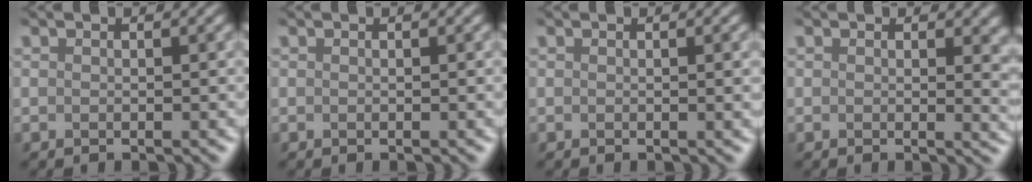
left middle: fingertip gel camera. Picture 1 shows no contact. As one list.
[{"total": 0.0}, {"total": 1.0, "force": [0.3, 0.4, 0.8], "torque": [0.000, -0.003, -0.003]}, {"total": 3.4, "force": [0.6, 1.5, 3.0], "torque": [-0.028, 0.002, 0.002]}]